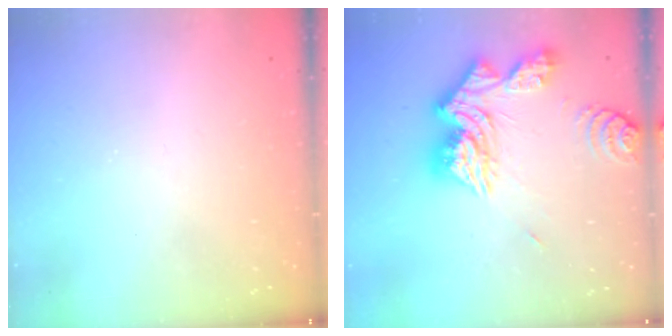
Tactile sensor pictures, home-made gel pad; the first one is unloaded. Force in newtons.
{"total": 18.5, "press": 18.4, "slide": 1.6}